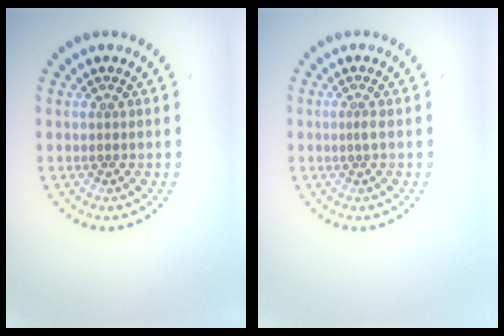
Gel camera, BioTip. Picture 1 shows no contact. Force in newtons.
{"total": 0.9, "press": 0.5, "slide": 0.8}